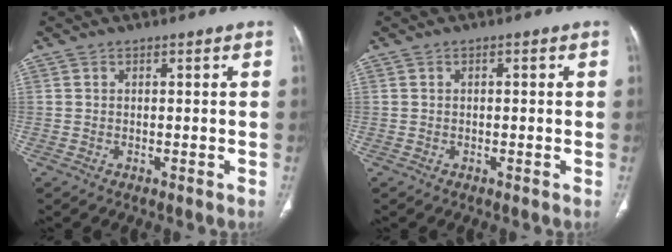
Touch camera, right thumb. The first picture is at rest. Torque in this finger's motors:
{"motor_torque": [-0.11, 0.22, -0.07, 0.42, 0.05]}